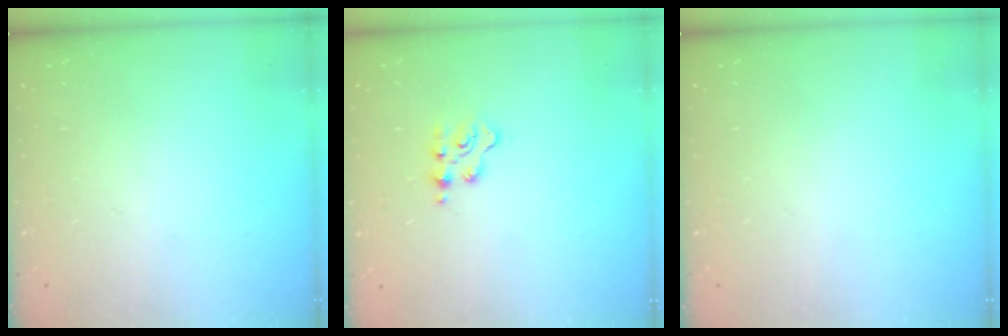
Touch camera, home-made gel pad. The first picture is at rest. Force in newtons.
{"total": 2.9, "press": 2.9, "slide": 0.5}
{"total": 0.0}